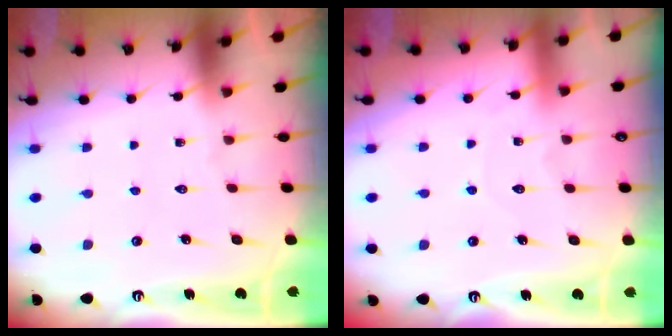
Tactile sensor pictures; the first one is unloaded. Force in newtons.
{"total": 3.7, "press": 3.7, "slide": 0.4}